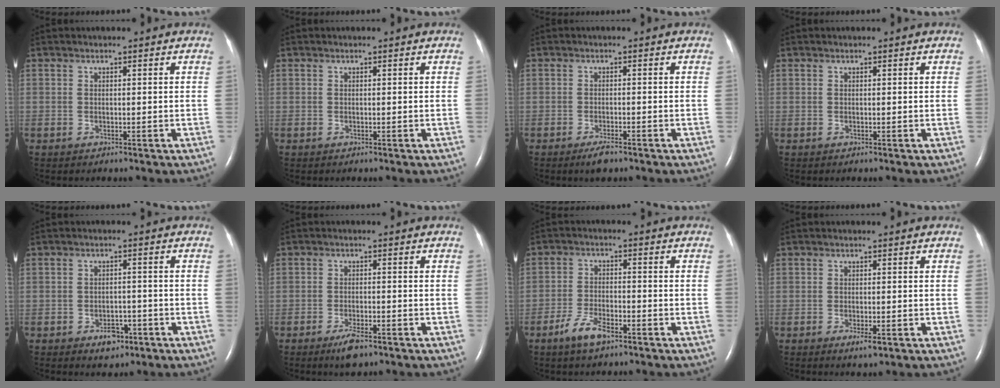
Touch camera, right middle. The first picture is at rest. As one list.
[{"total": 0.0}, {"total": 2.3, "force": [-1.7, 0.5, 1.5], "torque": [-0.035, -0.004, -0.029]}, {"total": 0.0}, {"total": 3.5, "force": [-2.1, 2.0, 1.9], "torque": [-0.026, 0.004, -0.025]}, {"total": 3.5, "force": [-2.5, 0.8, 2.4], "torque": [-0.052, -0.004, -0.042]}, {"total": 5.0, "force": [-3.3, 1.5, 3.3], "torque": [-0.074, -0.002, -0.060]}, {"total": 1.9, "force": [-0.9, 0.4, 1.6], "torque": [-0.028, -0.004, -0.014]}]